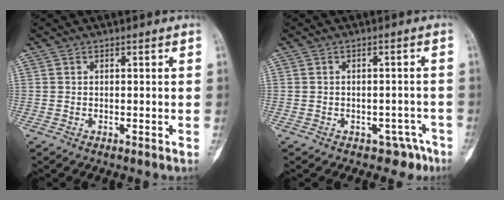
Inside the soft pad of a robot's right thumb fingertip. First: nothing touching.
{"total": 4.5, "force": [-2.7, 3.4, 0.8], "torque": [0.014, 0.035, -0.030]}